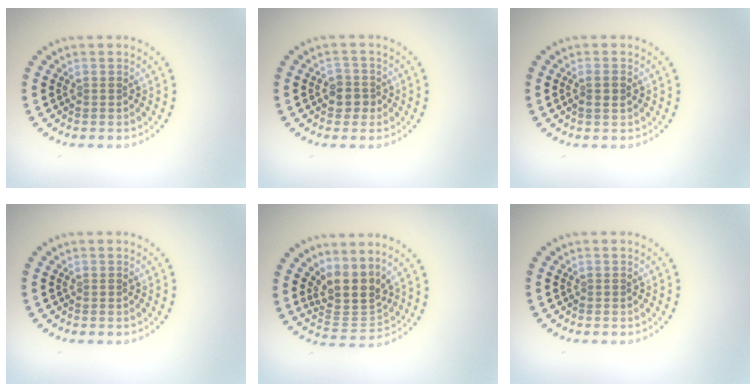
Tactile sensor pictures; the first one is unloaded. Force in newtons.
{"total": 1.9, "press": 1.7, "slide": 0.9}
{"total": 1.3, "press": 1.3, "slide": 0.4}
{"total": 0.0}
{"total": 4.0, "press": 3.0, "slide": 2.6}
{"total": 0.0}